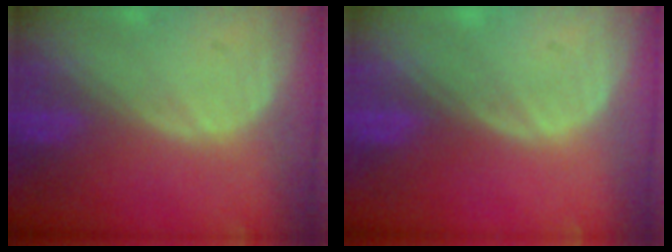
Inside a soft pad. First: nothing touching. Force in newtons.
{"total": 0.0}